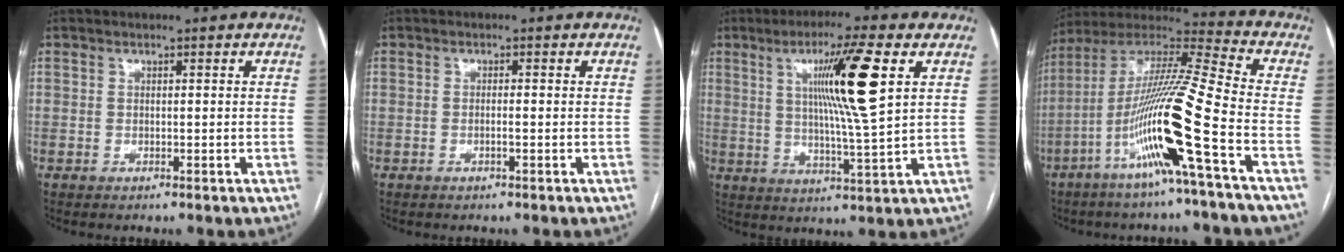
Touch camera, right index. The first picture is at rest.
{"total": 1.0, "force": [-0.3, 0.0, 0.9], "torque": [-0.014, 0.004, -0.004]}
{"total": 12.6, "force": [4.1, -0.8, 11.9], "torque": [-0.205, -0.002, 0.071]}
{"total": 18.1, "force": [-6.9, -1.6, 16.7], "torque": [-0.322, -0.007, -0.136]}